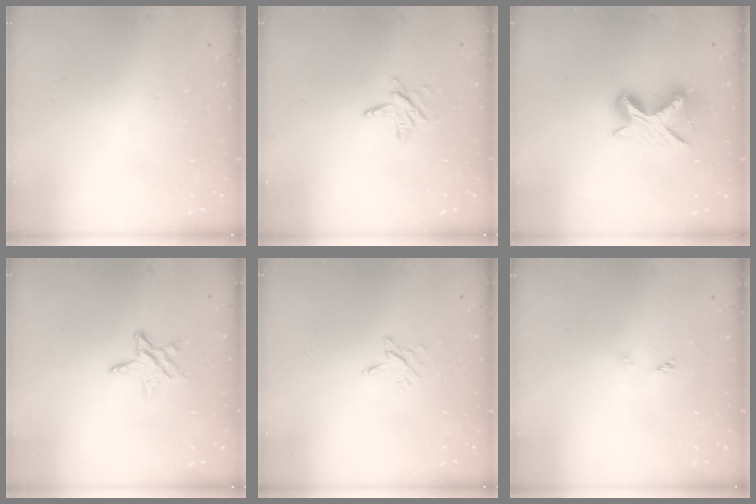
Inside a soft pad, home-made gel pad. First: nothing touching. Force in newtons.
{"total": 6.3, "press": 6.3, "slide": 0.5}
{"total": 8.9, "press": 8.9, "slide": 0.3}
{"total": 7.9, "press": 7.9, "slide": 0.6}
{"total": 2.7, "press": 2.7, "slide": 0.2}
{"total": 0.0}